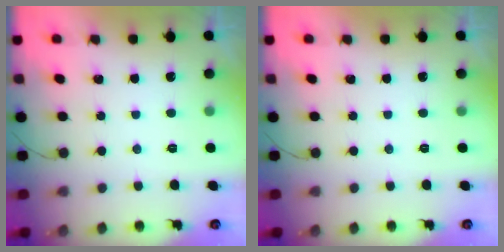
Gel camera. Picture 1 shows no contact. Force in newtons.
{"total": 0.0}